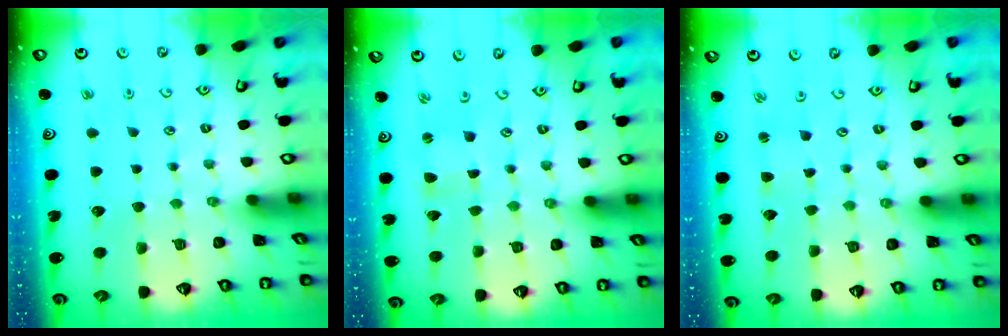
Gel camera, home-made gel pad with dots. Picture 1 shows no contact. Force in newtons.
{"total": 0.6, "press": 0.5, "slide": 0.2}
{"total": 0.7, "press": 0.7, "slide": 0.1}